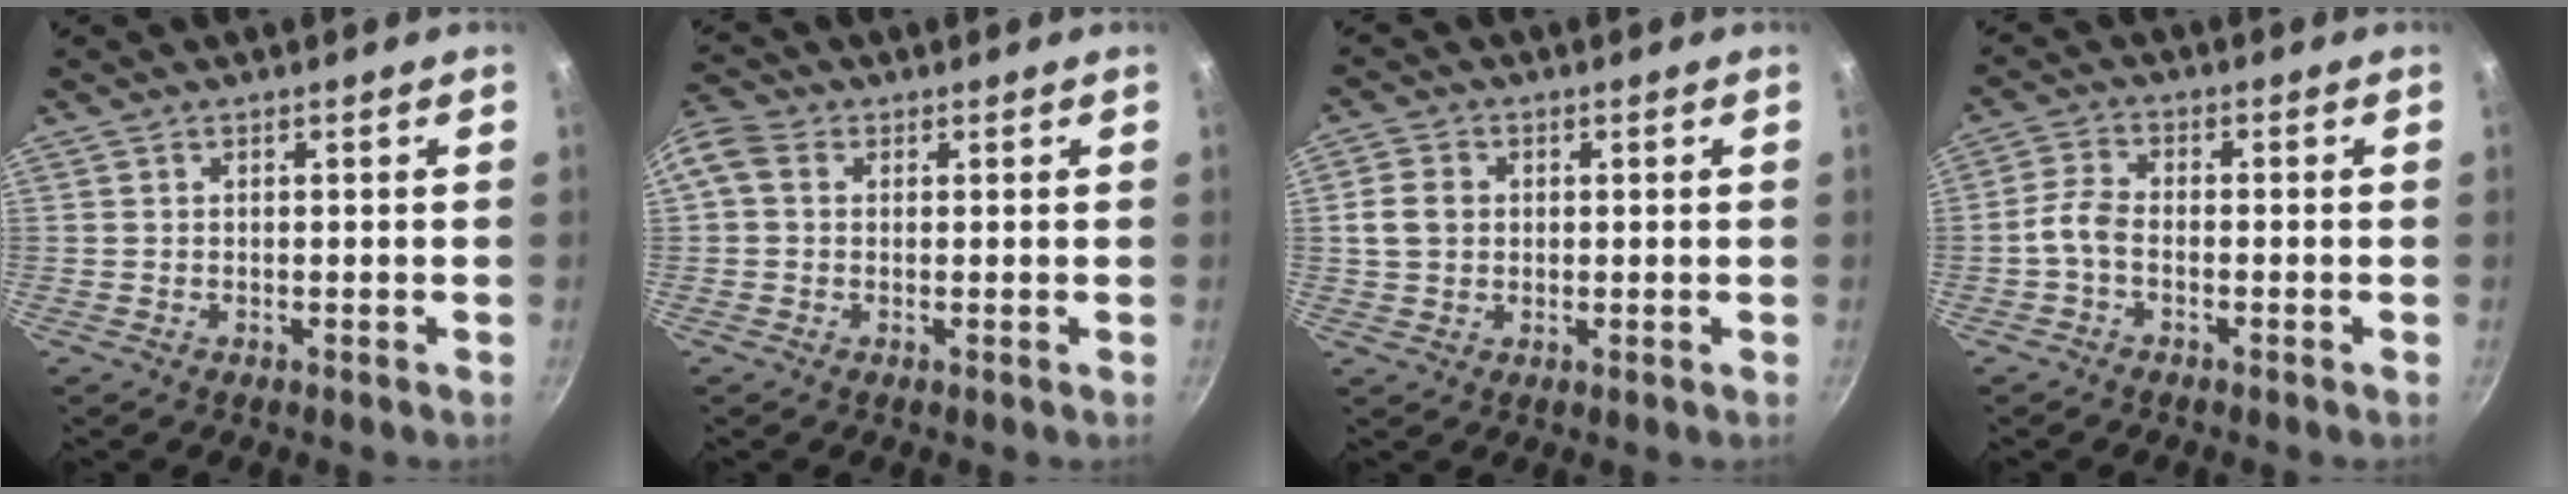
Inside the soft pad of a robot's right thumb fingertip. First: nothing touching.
{"total": 6.8, "force": [1.3, 5.5, 3.8], "torque": [-0.092, 0.023, 0.010]}
{"total": 5.0, "force": [0.5, 4.1, 2.7], "torque": [-0.040, 0.003, 0.005]}
{"total": 3.7, "force": [-1.7, 1.9, 2.7], "torque": [-0.067, 0.019, -0.043]}